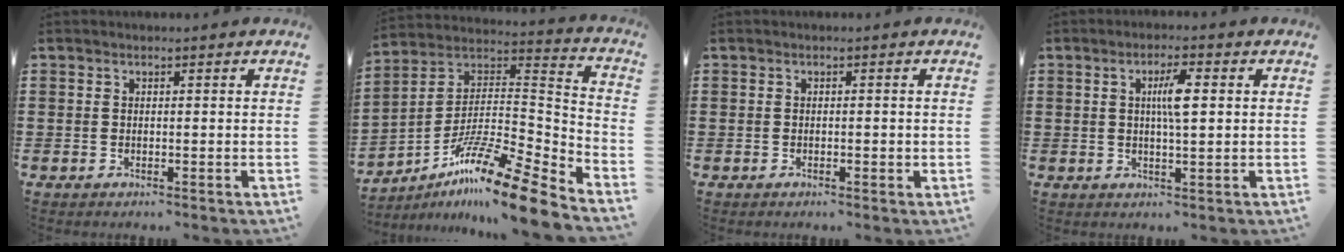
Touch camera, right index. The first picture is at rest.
{"total": 14.1, "force": [-10.8, 1.3, 9.0], "torque": [-0.151, 0.023, -0.203]}
{"total": 0.7, "force": [-0.3, 0.2, 0.6], "torque": [-0.012, -0.003, -0.004]}
{"total": 4.7, "force": [0.8, 1.0, 4.5], "torque": [-0.088, 0.006, 0.009]}